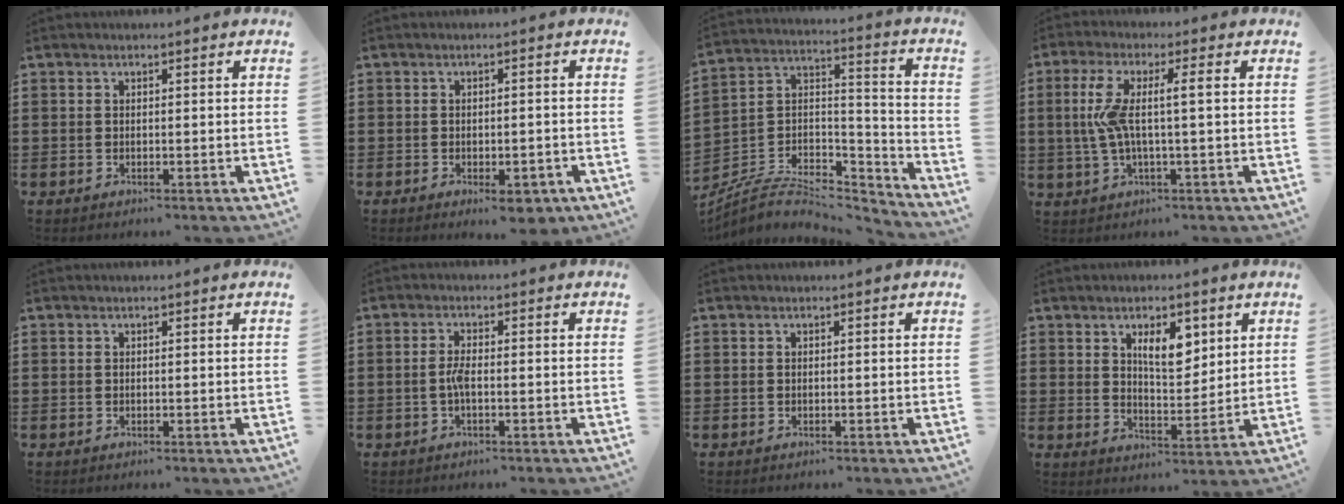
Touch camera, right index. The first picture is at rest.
{"total": 3.1, "force": [-1.9, 0.8, 2.3], "torque": [-0.036, 0.001, -0.033]}
{"total": 6.6, "force": [-4.9, 3.2, 3.1], "torque": [-0.069, 0.004, -0.098]}
{"total": 7.0, "force": [0.2, 0.7, 7.0], "torque": [-0.152, -0.006, -0.009]}
{"total": 0.0}
{"total": 2.7, "force": [-0.7, 0.5, 2.5], "torque": [-0.063, -0.005, -0.018]}
{"total": 0.0}
{"total": 6.2, "force": [3.0, 2.8, 4.7], "torque": [-0.077, -0.001, 0.047]}